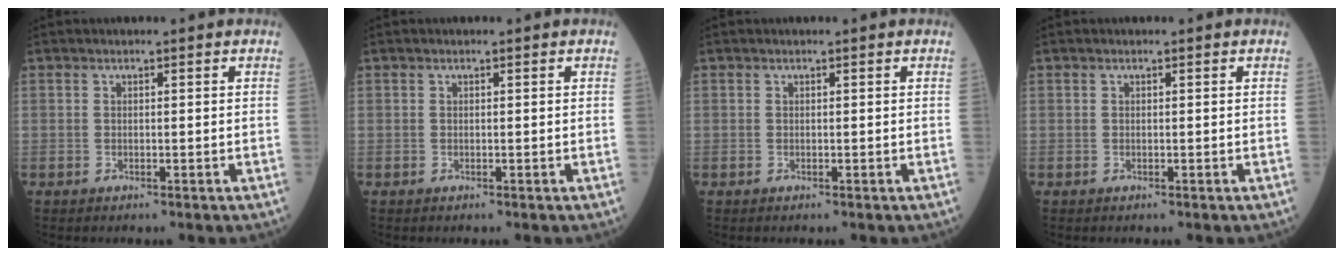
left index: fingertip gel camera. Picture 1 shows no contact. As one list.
[{"total": 0.0}, {"total": 0.0}, {"total": 0.0}]